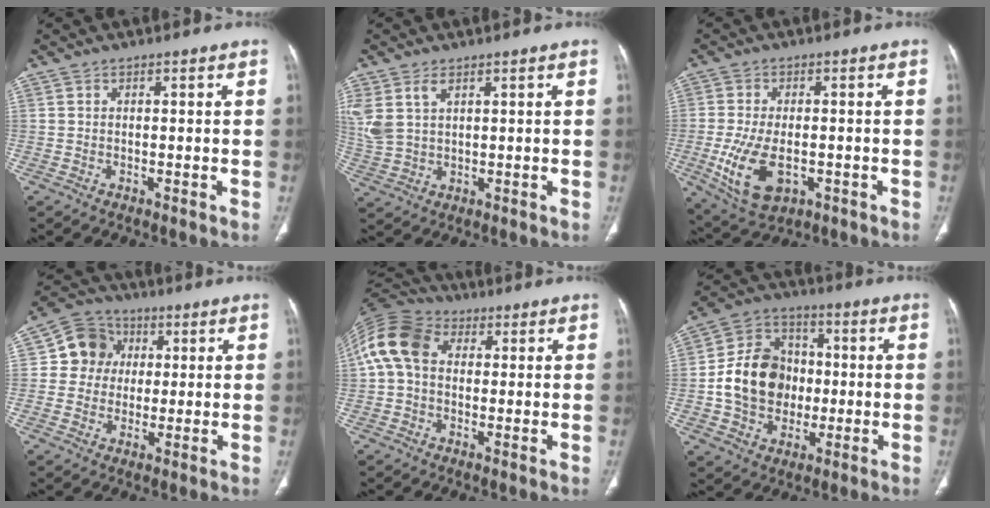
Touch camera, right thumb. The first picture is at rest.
{"total": 7.0, "force": [3.1, 4.1, 4.8], "torque": [-0.118, 0.000, 0.074]}
{"total": 11.1, "force": [-2.9, 6.2, 8.8], "torque": [-0.173, -0.004, -0.037]}
{"total": 8.9, "force": [1.5, 8.3, 2.9], "torque": [-0.017, 0.008, 0.016]}
{"total": 12.3, "force": [1.9, 9.0, 8.1], "torque": [-0.163, 0.035, 0.024]}
{"total": 14.2, "force": [-0.9, 11.8, 8.0], "torque": [-0.111, 0.026, -0.016]}